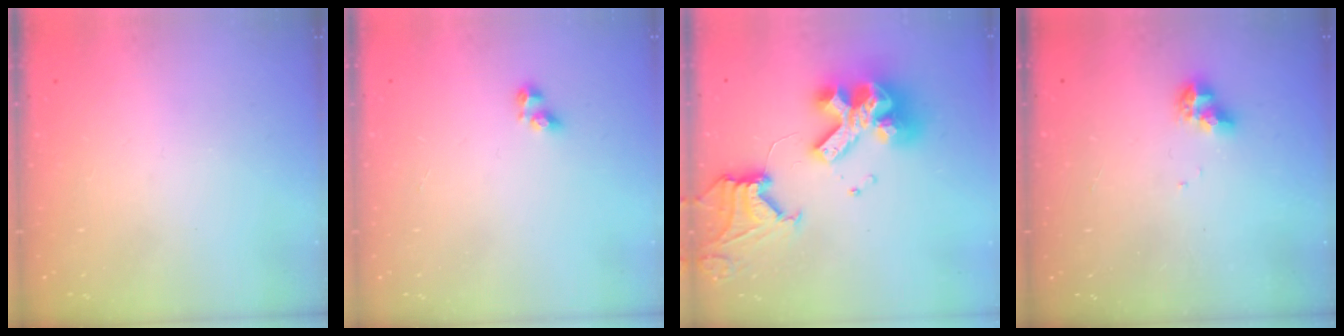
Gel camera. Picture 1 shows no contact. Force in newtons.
{"total": 3.3, "press": 3.1, "slide": 1.2}
{"total": 21.2, "press": 21.1, "slide": 2.3}
{"total": 7.4, "press": 7.3, "slide": 1.0}